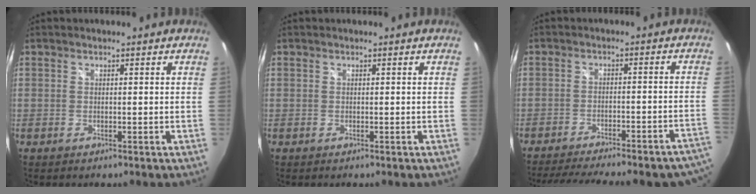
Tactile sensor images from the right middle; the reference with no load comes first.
{"total": 0.0}
{"total": 22.1, "force": [-19.2, 4.2, 10.2], "torque": [-0.156, -0.014, -0.242]}